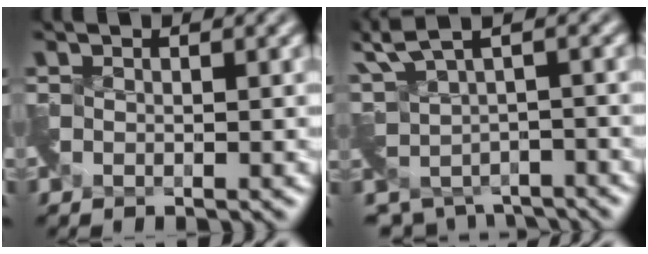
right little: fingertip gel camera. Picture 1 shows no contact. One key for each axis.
{"total": 4.8, "fx": 0.7, "fy": 2.8, "fz": 3.8, "tx": -0.100, "ty": -0.033, "tz": 0.036}